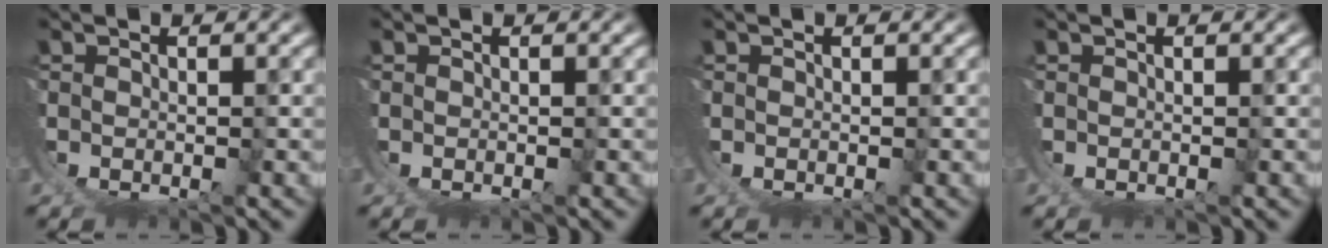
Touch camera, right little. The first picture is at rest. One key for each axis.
{"total": 0.0}
{"total": 0.0}
{"total": 0.0}